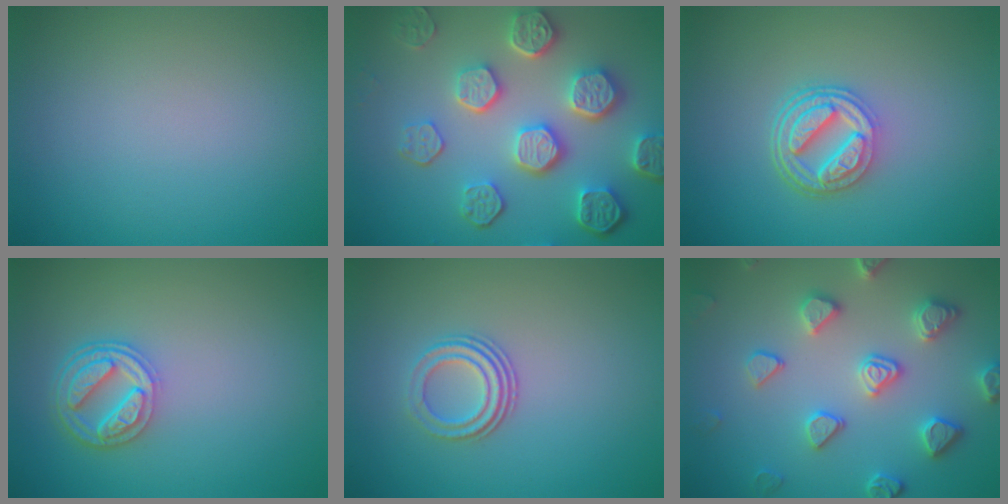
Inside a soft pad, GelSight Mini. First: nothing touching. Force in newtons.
{"total": 7.4, "press": 5.8, "slide": 4.6}
{"total": 4.7, "press": 3.6, "slide": 3.1}
{"total": 4.5, "press": 3.5, "slide": 2.8}
{"total": 2.8, "press": 2.1, "slide": 1.9}
{"total": 4.5, "press": 4.4, "slide": 1.0}